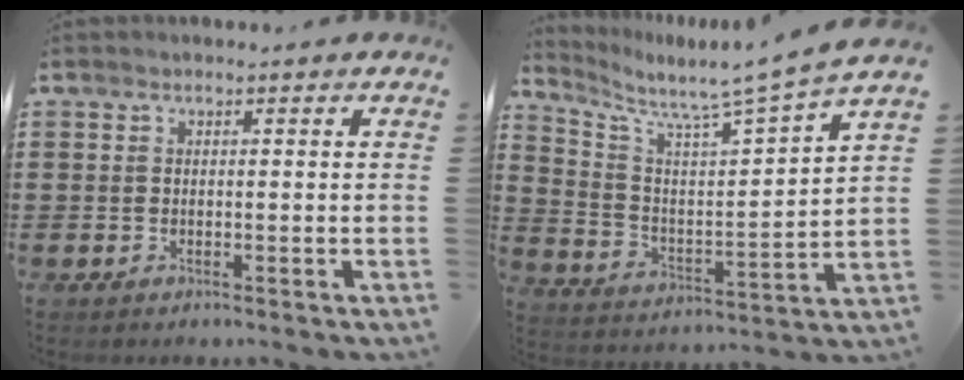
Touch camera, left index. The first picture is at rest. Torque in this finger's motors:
{"motor_torque": [2.14, 0.00, -0.15, 0.07]}